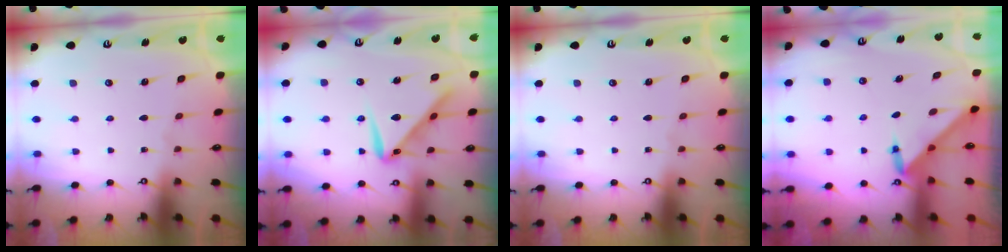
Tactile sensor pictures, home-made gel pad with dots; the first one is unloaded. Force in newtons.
{"total": 13.5, "press": 13.5, "slide": 0.7}
{"total": 0.0}
{"total": 3.3, "press": 3.3, "slide": 0.3}